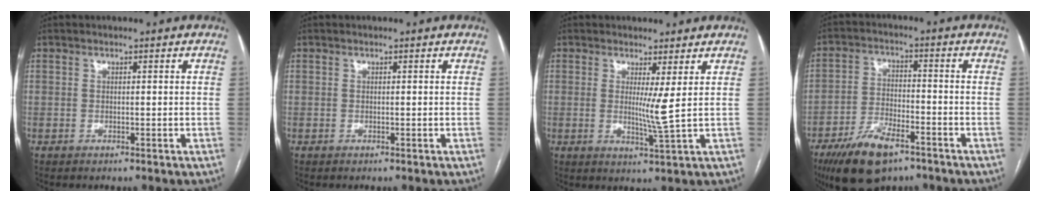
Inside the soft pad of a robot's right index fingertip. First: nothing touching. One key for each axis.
{"total": 0.0}
{"total": 3.8, "fx": 0.8, "fy": -0.9, "fz": 3.6, "tx": -0.067, "ty": -0.017, "tz": 0.016}
{"total": 10.9, "fx": -7.0, "fy": 4.2, "fz": 7.2, "tx": -0.139, "ty": -0.010, "tz": -0.120}